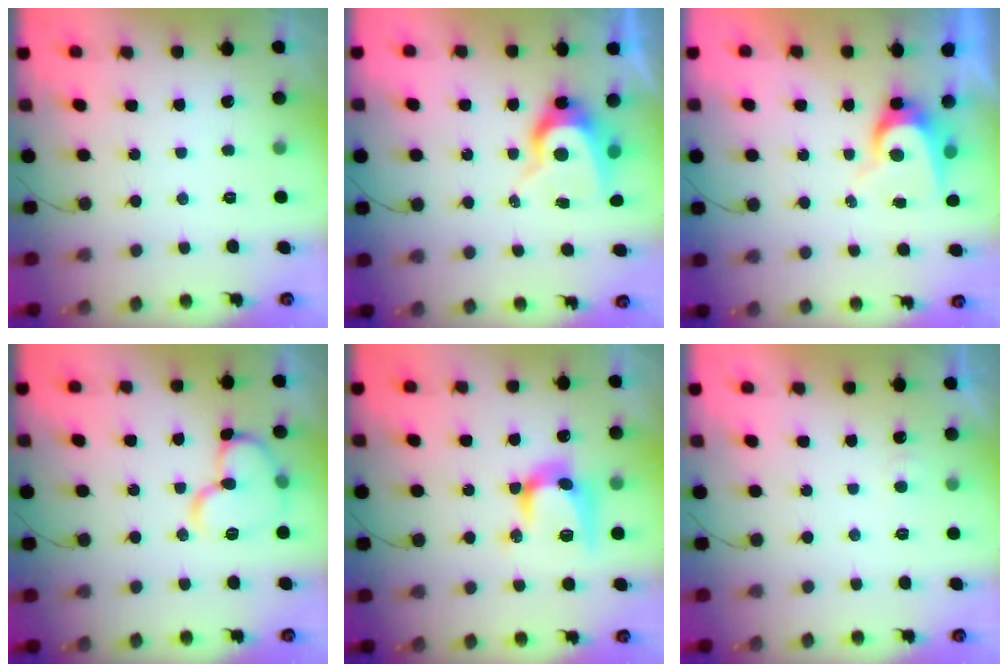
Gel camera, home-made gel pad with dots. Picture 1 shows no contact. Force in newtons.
{"total": 8.1, "press": 8.0, "slide": 0.4}
{"total": 6.9, "press": 6.8, "slide": 0.5}
{"total": 12.4, "press": 12.4, "slide": 0.6}
{"total": 11.8, "press": 11.8, "slide": 0.4}
{"total": 3.5, "press": 3.4, "slide": 0.3}